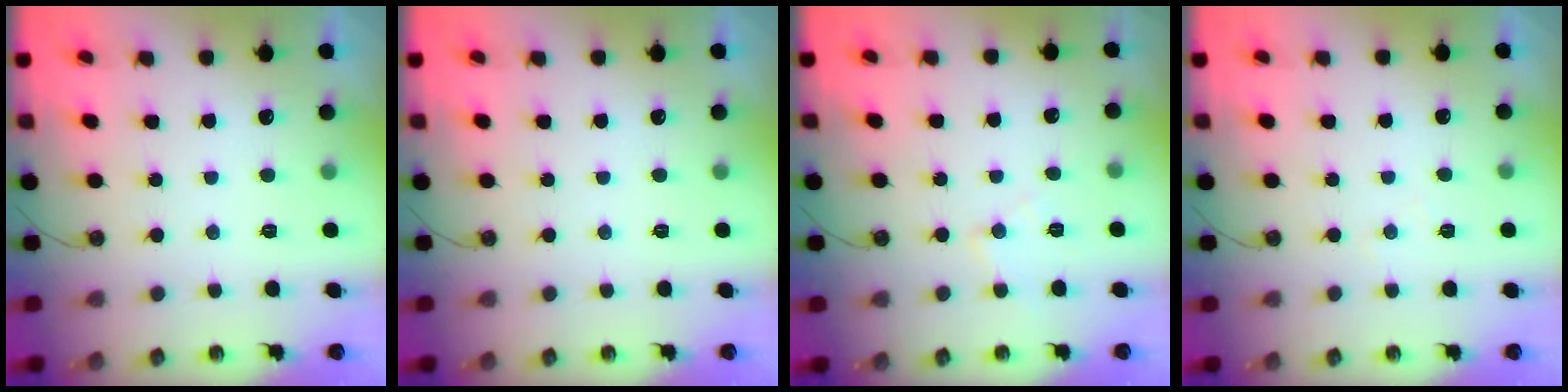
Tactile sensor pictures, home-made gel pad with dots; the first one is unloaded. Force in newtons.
{"total": 0.0}
{"total": 6.6, "press": 6.6, "slide": 0.3}
{"total": 3.7, "press": 3.7, "slide": 0.6}